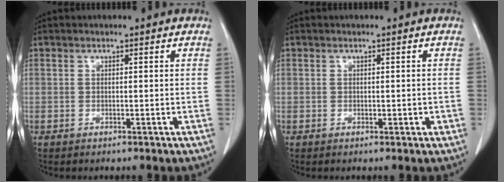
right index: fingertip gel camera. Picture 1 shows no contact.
{"total": 1.1, "force": [-0.2, 0.7, 0.9], "torque": [-0.011, 0.004, 0.001]}